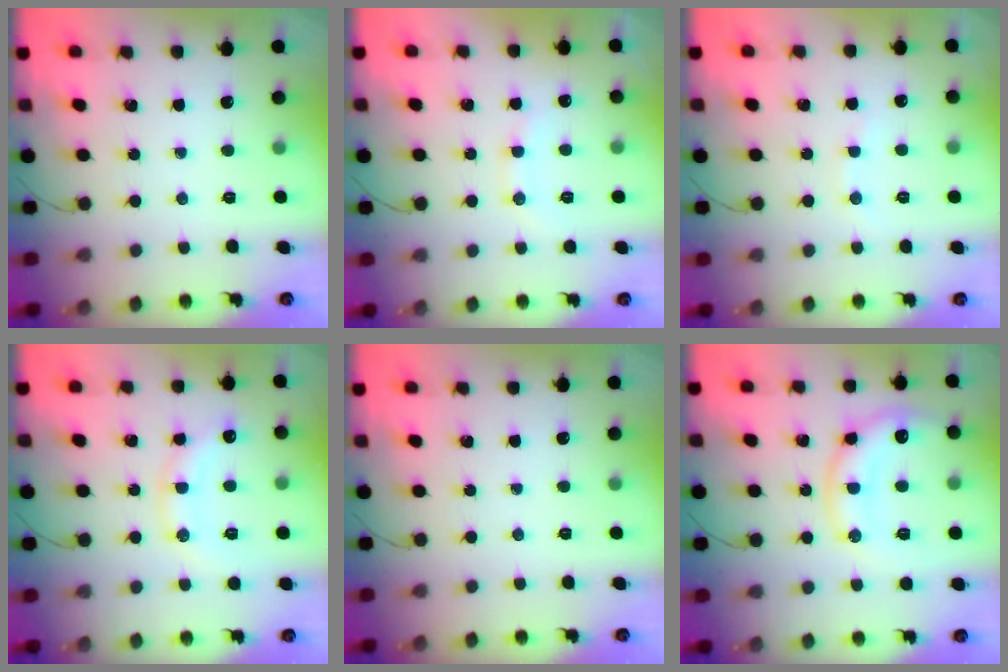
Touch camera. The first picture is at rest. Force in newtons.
{"total": 8.9, "press": 8.9, "slide": 1.1}
{"total": 5.6, "press": 5.4, "slide": 1.1}
{"total": 12.6, "press": 12.6, "slide": 0.5}
{"total": 0.0}
{"total": 13.7, "press": 13.6, "slide": 1.4}